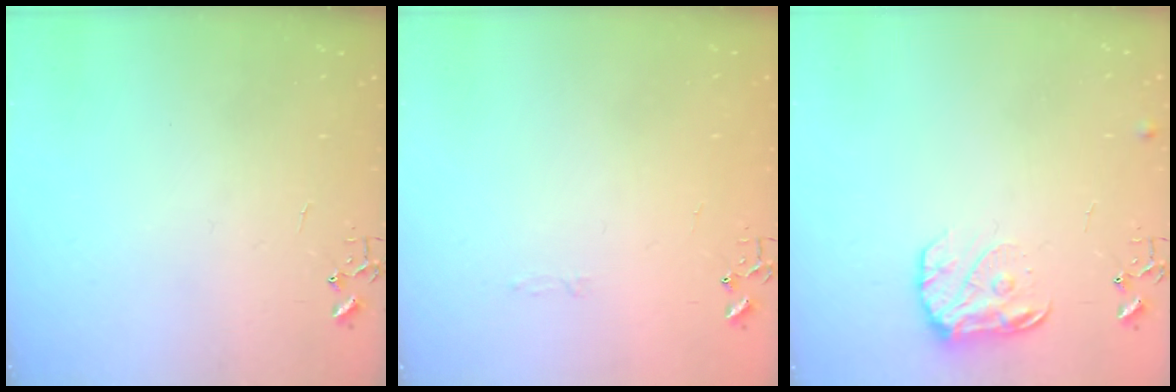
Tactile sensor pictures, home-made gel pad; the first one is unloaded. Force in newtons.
{"total": 2.8, "press": 2.8, "slide": 0.4}
{"total": 11.5, "press": 11.5, "slide": 0.6}